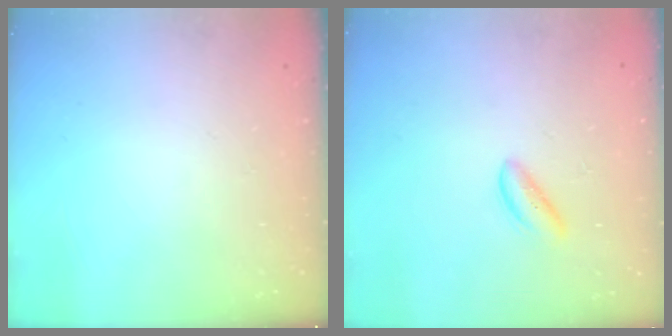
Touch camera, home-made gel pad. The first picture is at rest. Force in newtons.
{"total": 1.9, "press": 1.9, "slide": 0.4}